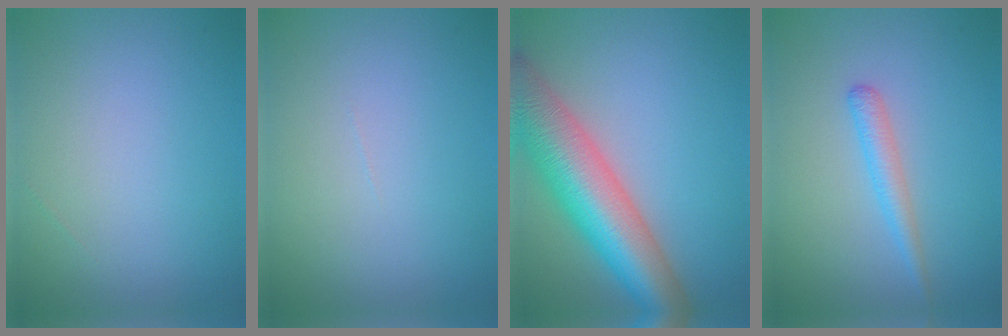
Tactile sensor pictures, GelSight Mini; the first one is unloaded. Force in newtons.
{"total": 0.0}
{"total": 10.9, "press": 10.9, "slide": 0.5}
{"total": 1.9, "press": 1.9, "slide": 0.0}